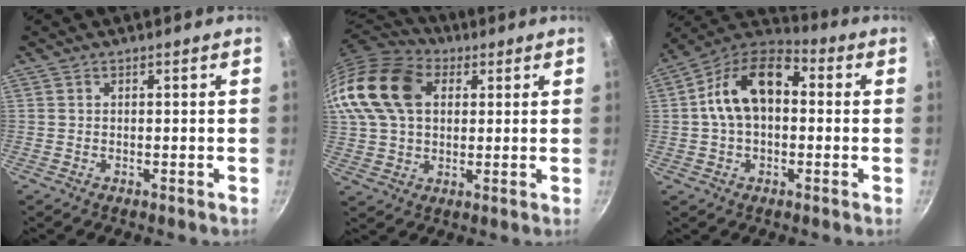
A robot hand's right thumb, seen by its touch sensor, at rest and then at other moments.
{"total": 19.3, "force": [5.3, 13.5, 12.7], "torque": [-0.247, 0.017, 0.087]}
{"total": 15.9, "force": [1.4, 10.8, 11.5], "torque": [-0.170, 0.039, 0.005]}